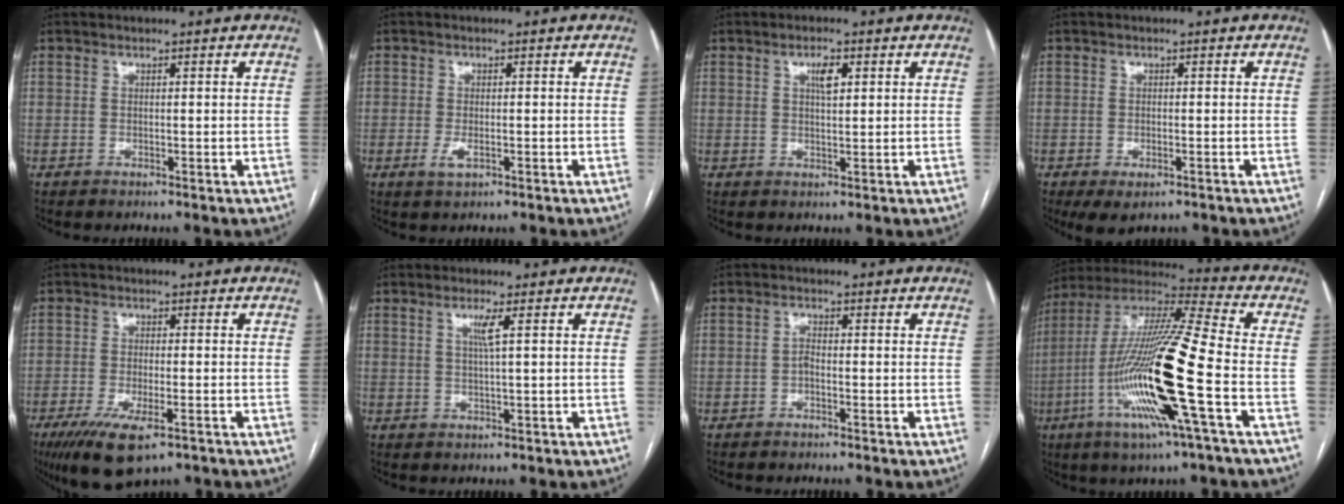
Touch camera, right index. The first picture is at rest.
{"total": 2.1, "force": [-0.8, 0.9, 1.8], "torque": [-0.036, -0.001, -0.011]}
{"total": 2.7, "force": [1.1, 0.8, 2.4], "torque": [-0.042, 0.000, 0.020]}
{"total": 3.8, "force": [-2.3, 1.6, 2.7], "torque": [-0.045, -0.008, -0.028]}
{"total": 9.3, "force": [-5.6, 2.6, 6.9], "torque": [-0.122, -0.021, -0.089]}
{"total": 2.4, "force": [0.8, -0.5, 2.2], "torque": [-0.047, -0.001, 0.018]}
{"total": 1.2, "force": [-0.5, 0.5, 1.0], "torque": [-0.018, 0.003, -0.010]}
{"total": 22.0, "force": [-6.2, 0.8, 21.1], "torque": [-0.439, -0.024, -0.124]}